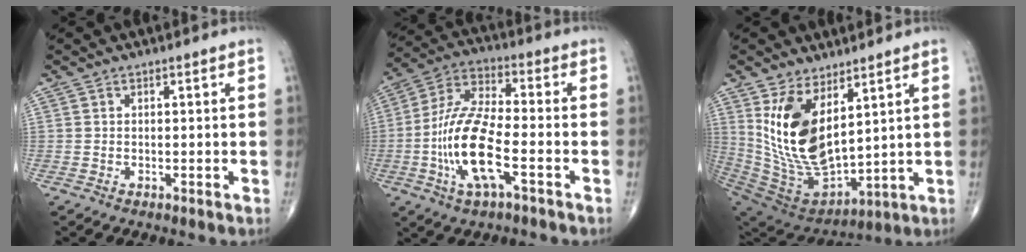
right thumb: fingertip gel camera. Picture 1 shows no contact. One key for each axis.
{"total": 15.0, "fx": -4.3, "fy": 4.9, "fz": 13.5, "tx": -0.280, "ty": 0.027, "tz": -0.084}
{"total": 18.2, "fx": 6.3, "fy": 9.2, "fz": 14.4, "tx": -0.260, "ty": -0.044, "tz": 0.146}